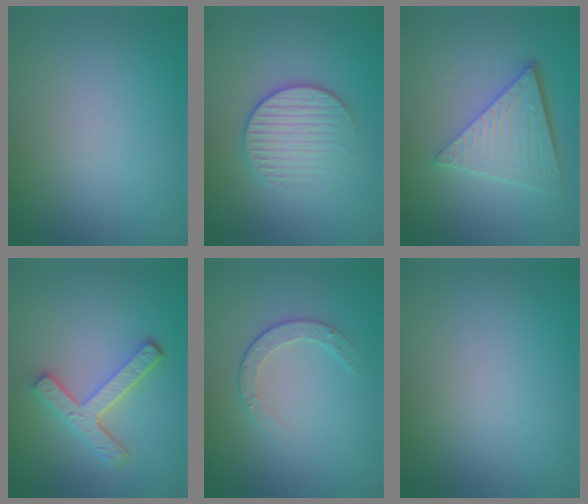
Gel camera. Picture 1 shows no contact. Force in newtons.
{"total": 3.2, "press": 2.9, "slide": 1.4}
{"total": 5.5, "press": 4.3, "slide": 3.4}
{"total": 4.4, "press": 3.3, "slide": 2.9}
{"total": 2.1, "press": 1.4, "slide": 1.5}
{"total": 0.0}